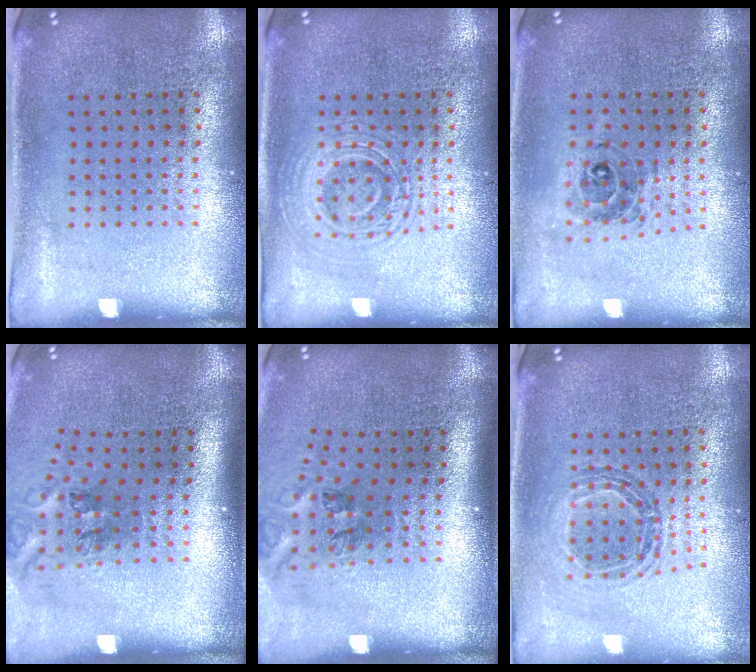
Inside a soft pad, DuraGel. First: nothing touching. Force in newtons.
{"total": 2.9, "press": 2.8, "slide": 0.5}
{"total": 0.8, "press": 0.8, "slide": 0.0}
{"total": 1.7, "press": 1.2, "slide": 1.3}
{"total": 1.7, "press": 1.1, "slide": 1.2}
{"total": 0.9, "press": 0.9, "slide": 0.2}